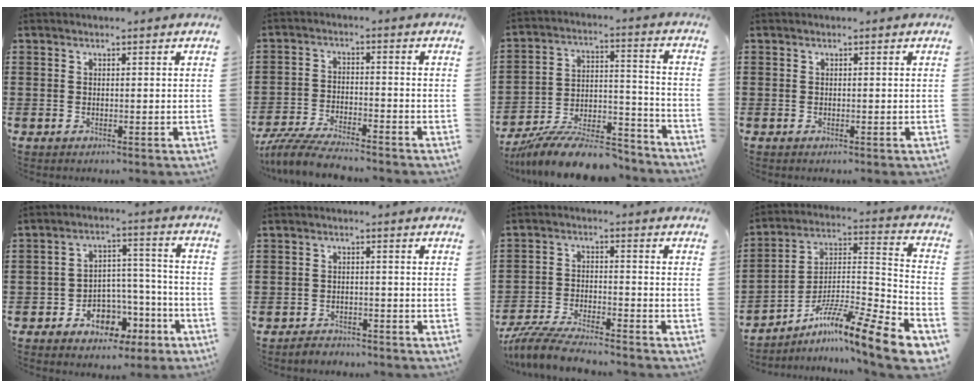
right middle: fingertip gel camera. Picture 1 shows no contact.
{"total": 5.9, "force": [-5.5, 0.5, 1.9], "torque": [-0.048, -0.005, -0.111]}
{"total": 12.2, "force": [-10.9, 2.1, 5.0], "torque": [-0.077, 0.034, -0.206]}
{"total": 0.0}
{"total": 6.3, "force": [-4.0, 4.2, 2.4], "torque": [-0.042, 0.027, -0.069]}
{"total": 2.3, "force": [-2.2, 0.6, -0.3], "torque": [0.000, 0.003, -0.052]}
{"total": 6.6, "force": [-6.2, 0.6, 2.3], "torque": [-0.052, -0.003, -0.121]}
{"total": 11.2, "force": [-7.9, 1.1, 7.8], "torque": [-0.136, -0.002, -0.155]}